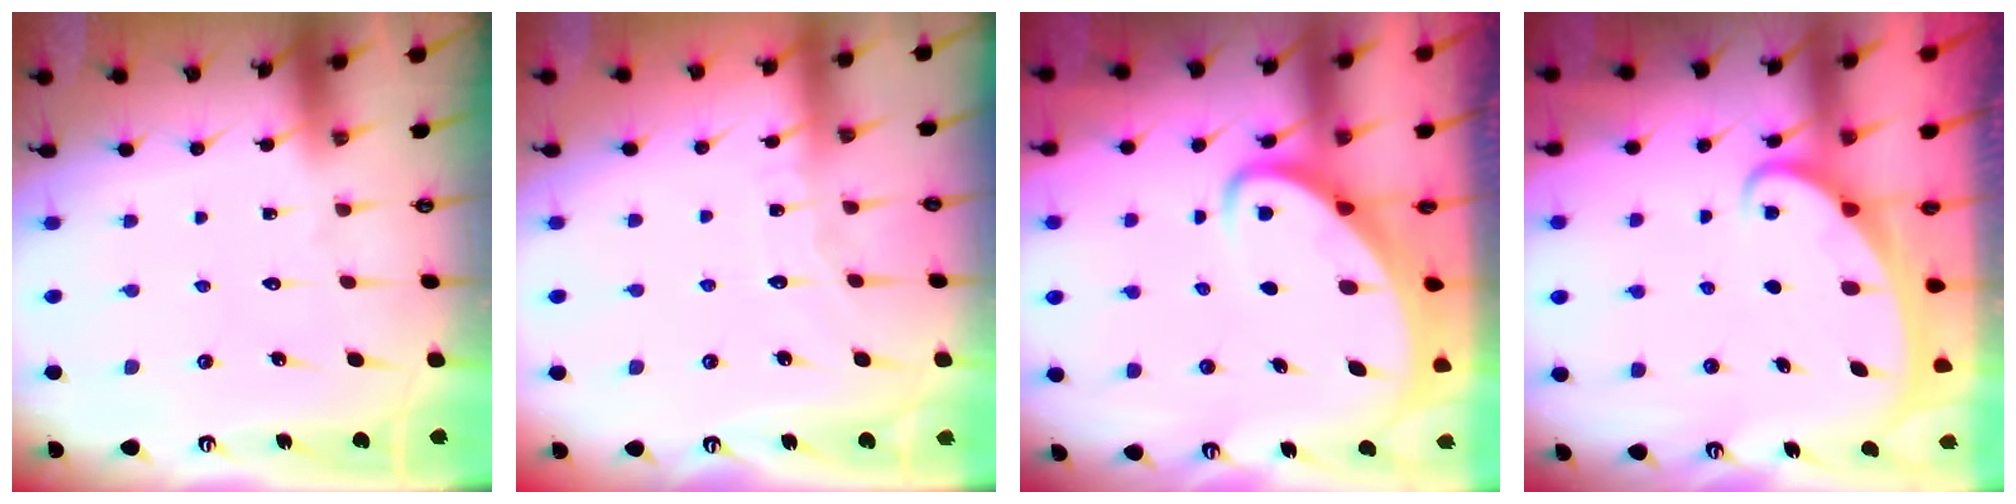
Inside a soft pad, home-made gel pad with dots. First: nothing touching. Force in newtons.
{"total": 4.7, "press": 4.7, "slide": 0.4}
{"total": 4.3, "press": 4.3, "slide": 0.5}
{"total": 1.9, "press": 1.9, "slide": 0.3}